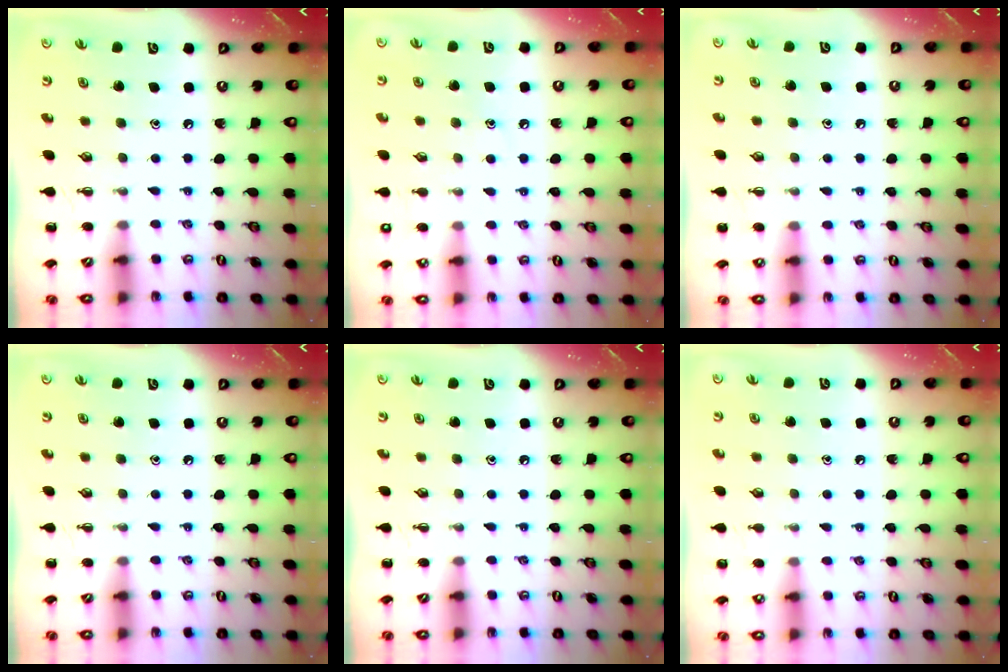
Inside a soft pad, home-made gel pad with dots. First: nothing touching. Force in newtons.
{"total": 6.7, "press": 6.5, "slide": 1.7}
{"total": 4.5, "press": 4.2, "slide": 1.8}
{"total": 0.0}
{"total": 0.0}
{"total": 5.9, "press": 5.6, "slide": 1.9}